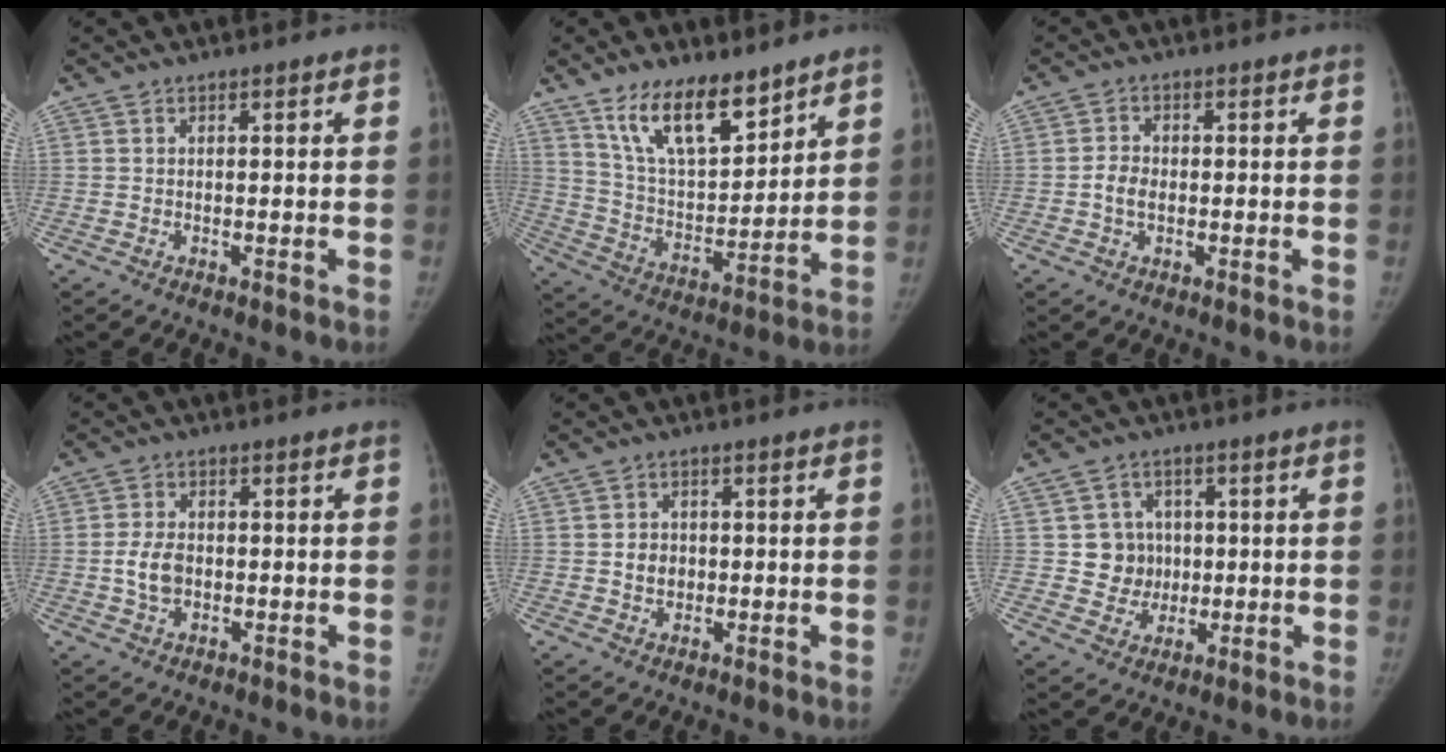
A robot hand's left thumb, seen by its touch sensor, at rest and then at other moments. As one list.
[{"total": 15.0, "force": [10.5, 6.0, 8.9], "torque": [-0.119, -0.066, 0.200]}, {"total": 3.2, "force": [-0.5, 2.3, 2.1], "torque": [-0.035, 0.007, -0.011]}, {"total": 5.0, "force": [-0.5, 3.5, 3.6], "torque": [-0.065, 0.006, -0.009]}, {"total": 3.5, "force": [-0.1, 3.0, 1.8], "torque": [-0.015, 0.003, -0.001]}, {"total": 7.1, "force": [0.6, 6.8, 1.7], "torque": [0.012, 0.007, 0.014]}]